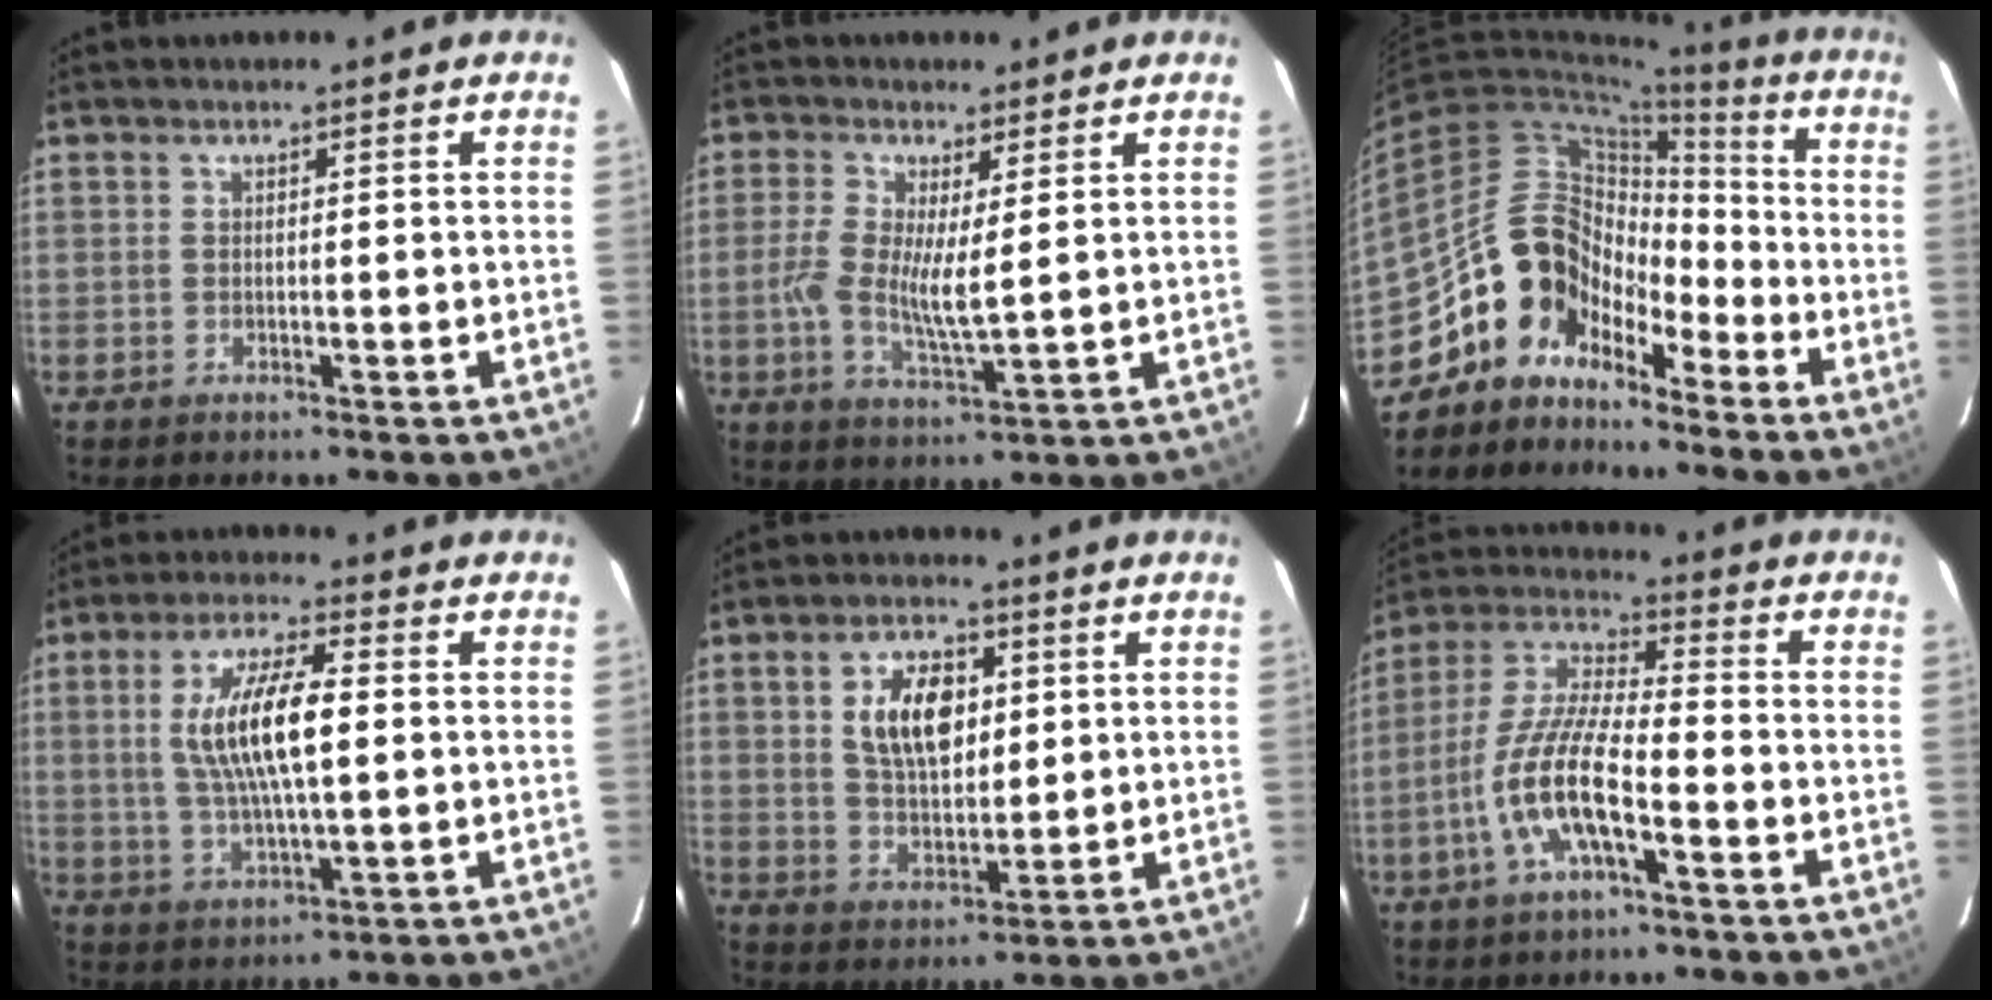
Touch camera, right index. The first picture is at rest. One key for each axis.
{"total": 7.0, "fx": 0.6, "fy": 1.9, "fz": 6.7, "tx": -0.145, "ty": -0.005, "tz": 0.007}
{"total": 11.4, "fx": -8.6, "fy": 7.1, "fz": 2.6, "tx": -0.041, "ty": 0.039, "tz": -0.171}
{"total": 12.0, "fx": 1.3, "fy": 3.2, "fz": 11.5, "tx": -0.224, "ty": 0.004, "tz": 0.029}
{"total": 10.5, "fx": 2.9, "fy": 5.8, "fz": 8.3, "tx": -0.151, "ty": 0.012, "tz": 0.057}
{"total": 12.4, "fx": -5.1, "fy": 3.2, "fz": 10.9, "tx": -0.231, "ty": -0.001, "tz": -0.101}